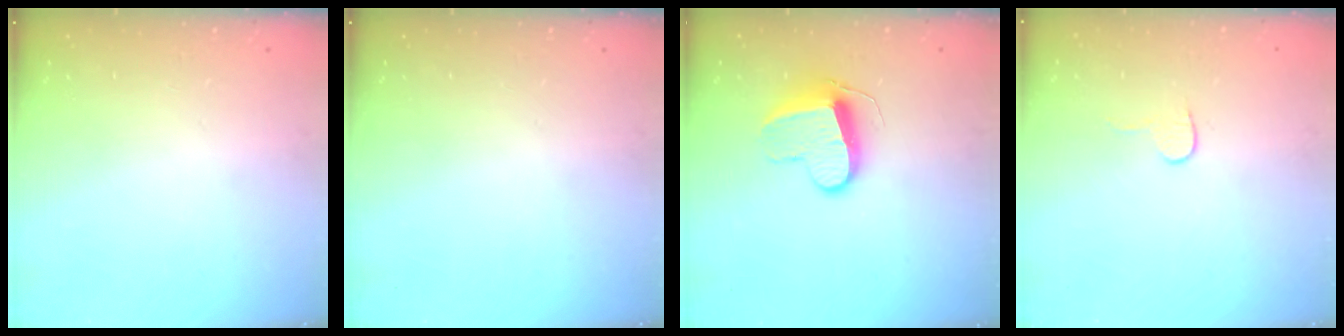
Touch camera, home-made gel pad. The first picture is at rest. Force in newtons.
{"total": 0.0}
{"total": 10.6, "press": 10.6, "slide": 0.9}
{"total": 4.0, "press": 4.0, "slide": 0.4}